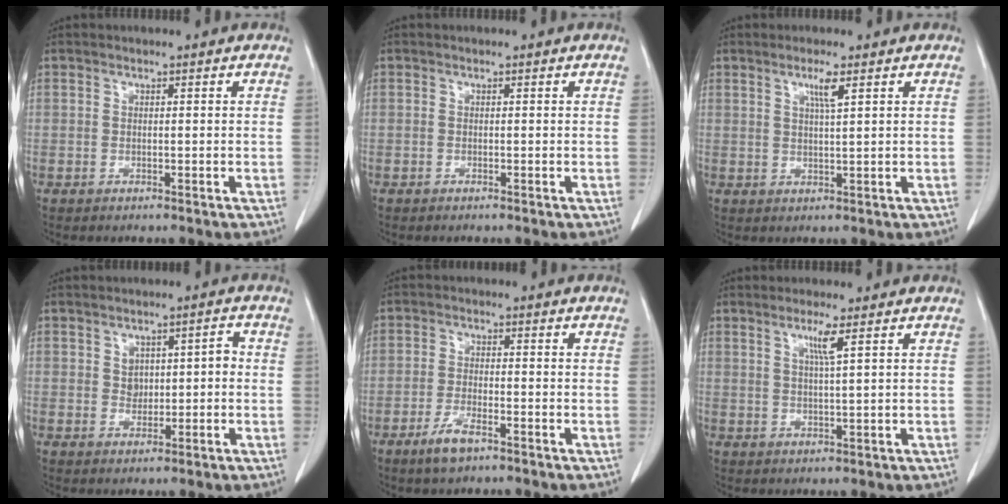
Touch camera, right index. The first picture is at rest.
{"total": 0.0}
{"total": 2.7, "force": [1.4, -0.2, 2.3], "torque": [-0.047, -0.003, 0.026]}
{"total": 3.4, "force": [0.1, 2.5, 2.4], "torque": [-0.029, 0.021, 0.011]}
{"total": 4.3, "force": [-3.0, 1.0, 3.0], "torque": [-0.068, -0.004, -0.056]}
{"total": 2.9, "force": [1.5, -0.7, 2.4], "torque": [-0.050, -0.005, 0.030]}